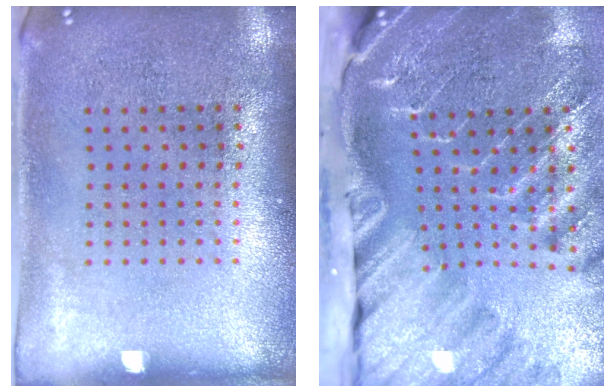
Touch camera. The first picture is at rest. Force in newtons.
{"total": 4.3, "press": 3.2, "slide": 2.8}